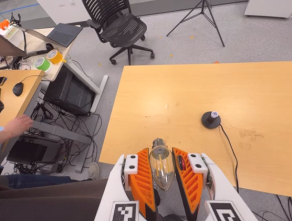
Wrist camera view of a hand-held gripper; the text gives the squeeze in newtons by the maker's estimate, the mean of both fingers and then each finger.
{"total": 9.4, "left": 8.7, "right": 10.1}